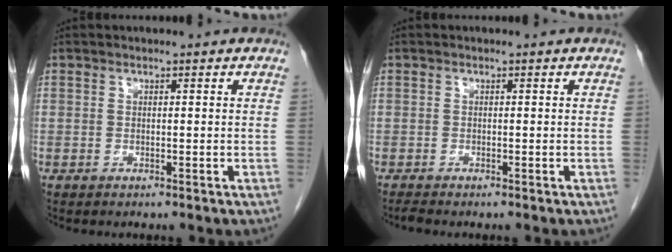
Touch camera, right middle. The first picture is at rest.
{"total": 0.7, "force": [-0.7, -0.1, 0.1], "torque": [-0.011, -0.005, -0.014]}